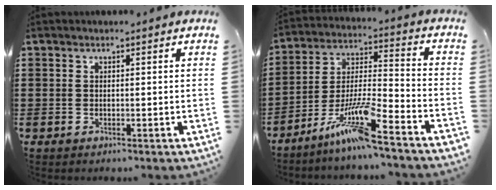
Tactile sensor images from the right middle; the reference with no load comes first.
{"total": 11.8, "force": [-8.6, 0.3, 8.1], "torque": [-0.169, -0.007, -0.173]}